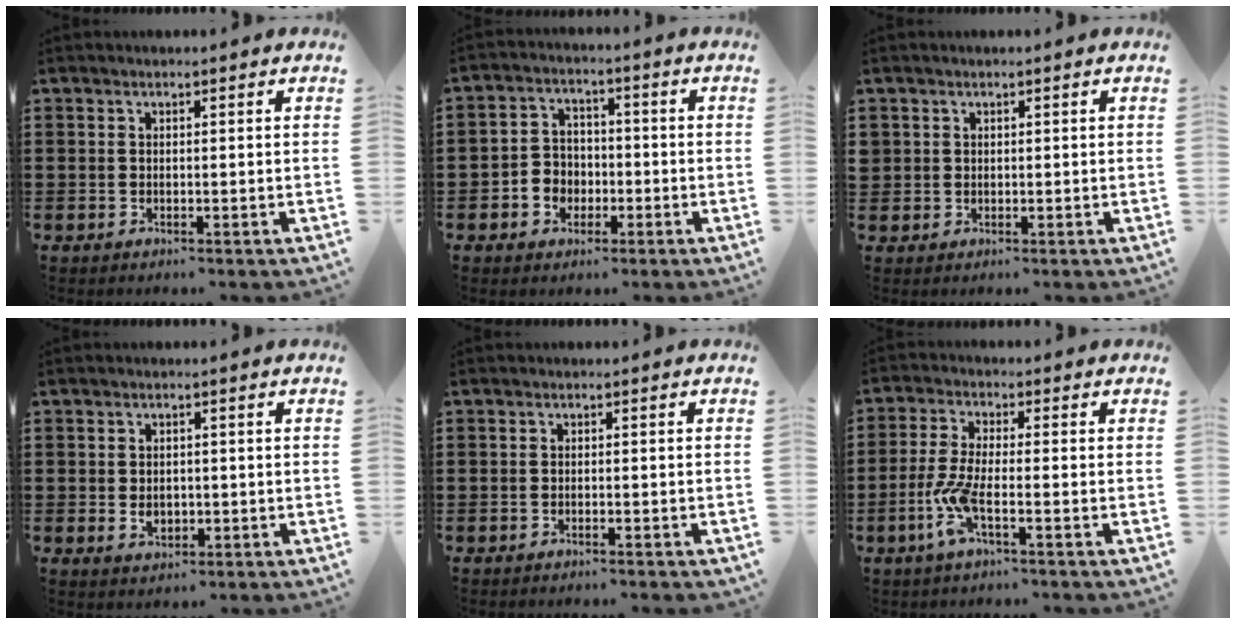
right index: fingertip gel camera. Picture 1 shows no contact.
{"total": 4.1, "force": [-1.7, 3.6, 1.0], "torque": [-0.030, 0.011, -0.037]}
{"total": 1.2, "force": [0.5, 1.1, 0.0], "torque": [-0.004, 0.005, 0.009]}
{"total": 2.2, "force": [-0.2, 1.5, 1.5], "torque": [-0.034, 0.001, -0.004]}
{"total": 0.8, "force": [-0.7, 0.0, 0.3], "torque": [-0.008, -0.002, -0.013]}
{"total": 5.9, "force": [-2.5, 1.2, 5.2], "torque": [-0.138, -0.018, -0.056]}